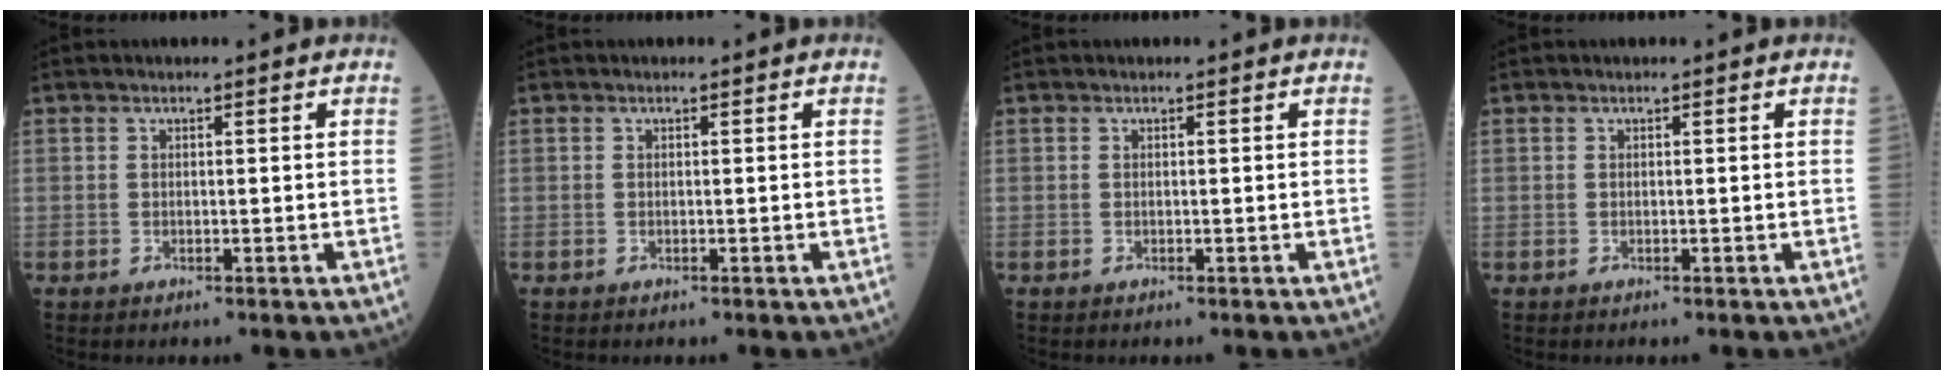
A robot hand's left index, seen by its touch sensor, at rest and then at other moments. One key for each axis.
{"total": 0.0}
{"total": 0.0}
{"total": 0.0}